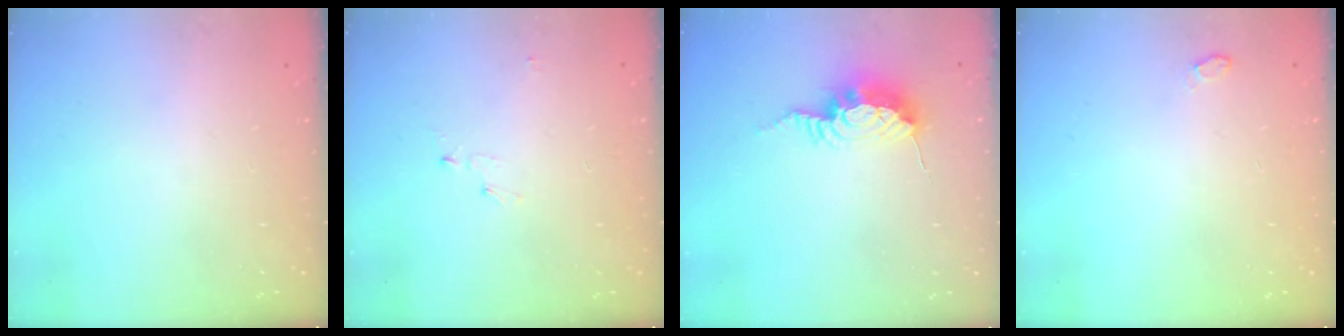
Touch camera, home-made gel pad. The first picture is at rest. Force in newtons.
{"total": 2.8, "press": 2.8, "slide": 0.3}
{"total": 10.6, "press": 10.5, "slide": 0.9}
{"total": 6.5, "press": 3.5, "slide": 5.5}